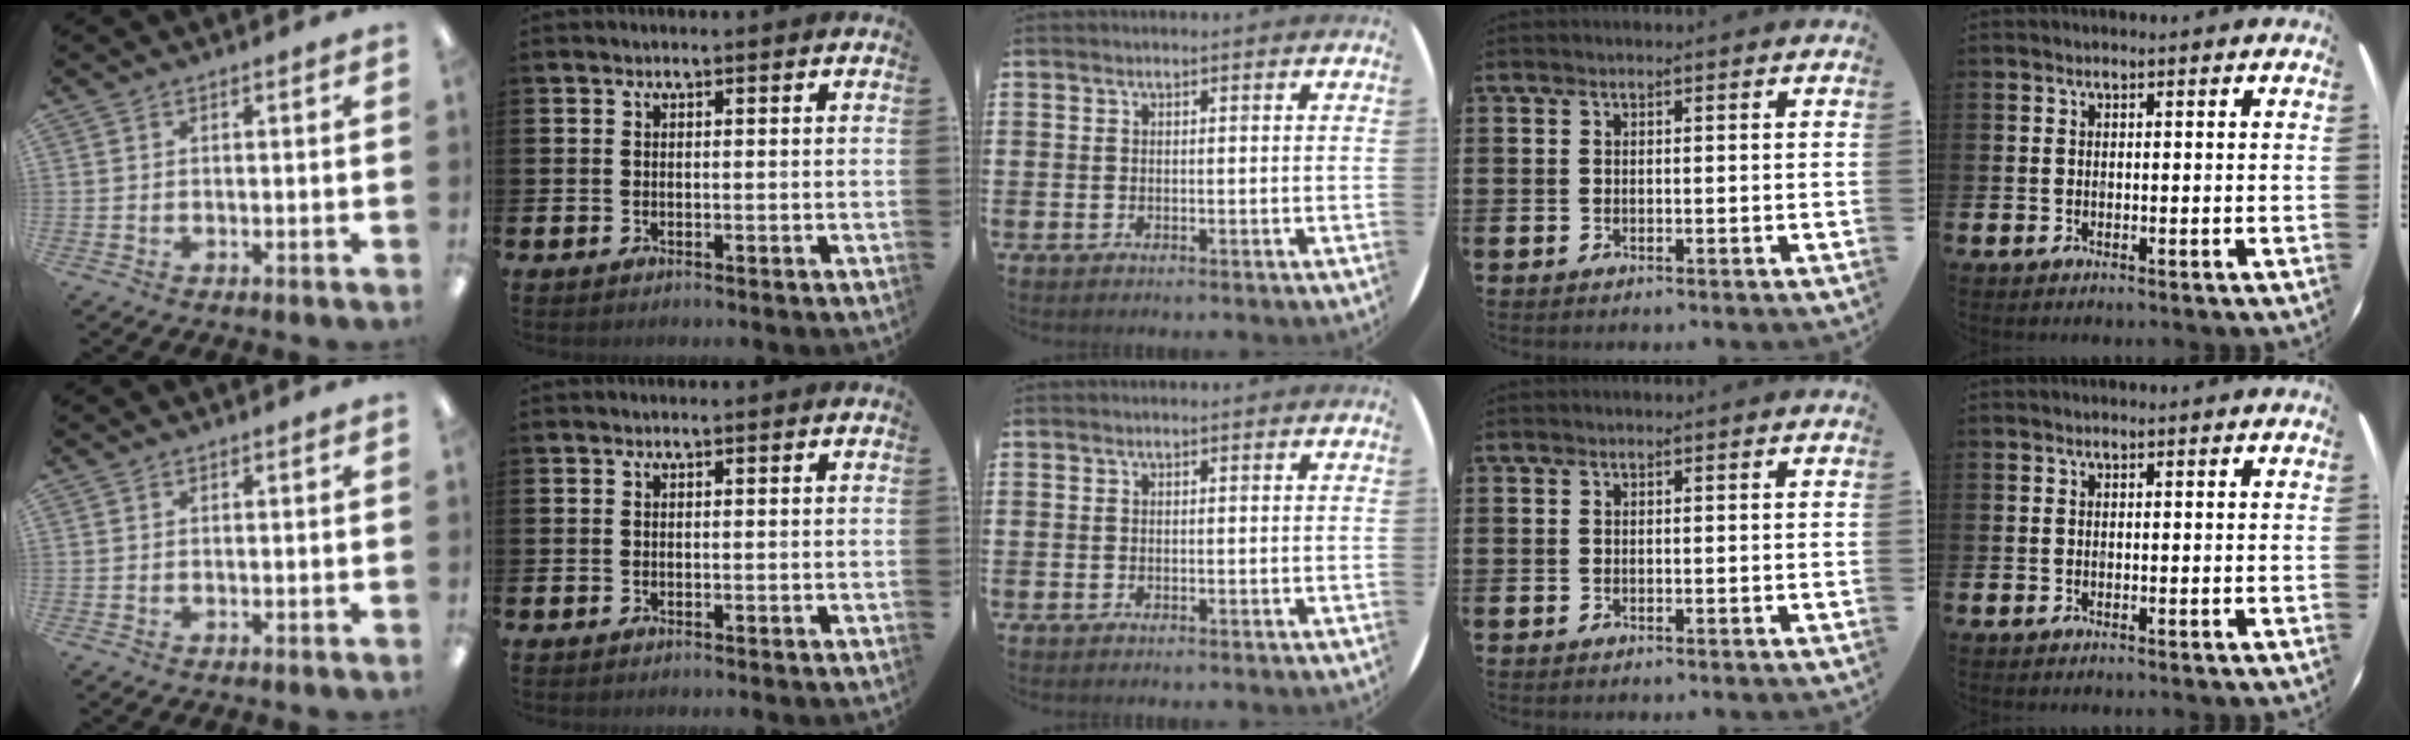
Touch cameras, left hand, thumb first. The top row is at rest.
{}